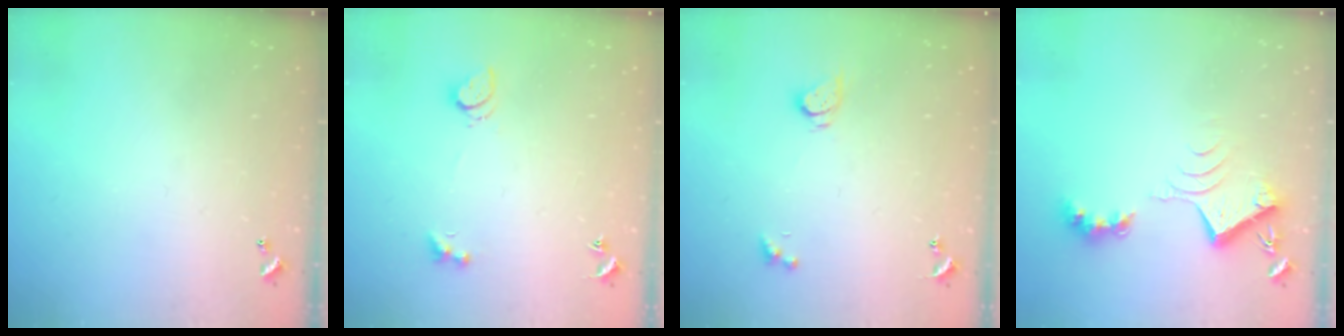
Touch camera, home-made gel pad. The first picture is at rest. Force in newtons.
{"total": 4.0, "press": 3.9, "slide": 0.8}
{"total": 2.7, "press": 2.7, "slide": 0.3}
{"total": 8.7, "press": 8.6, "slide": 1.1}